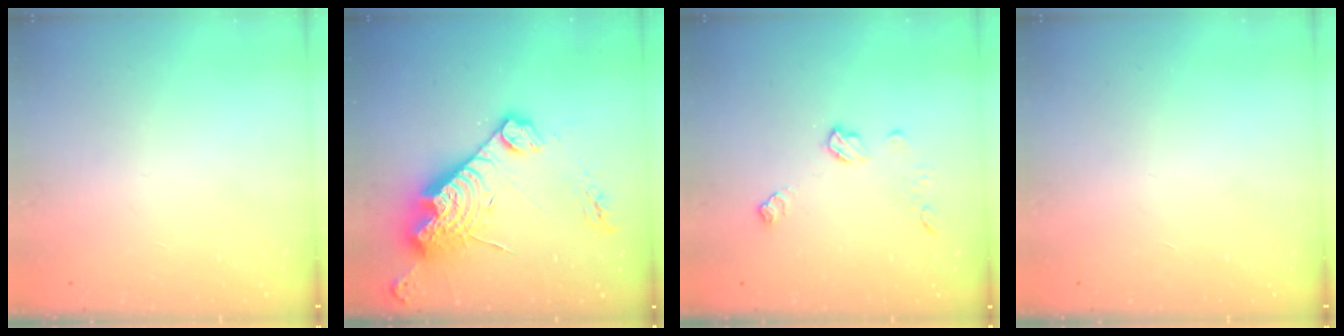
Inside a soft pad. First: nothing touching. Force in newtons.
{"total": 19.8, "press": 19.7, "slide": 1.8}
{"total": 7.4, "press": 7.4, "slide": 0.5}
{"total": 0.0}